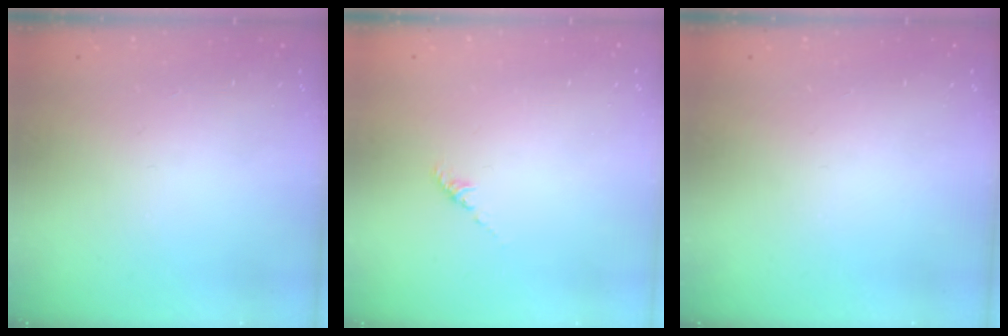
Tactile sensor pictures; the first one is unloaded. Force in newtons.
{"total": 1.2, "press": 1.1, "slide": 0.5}
{"total": 0.0}